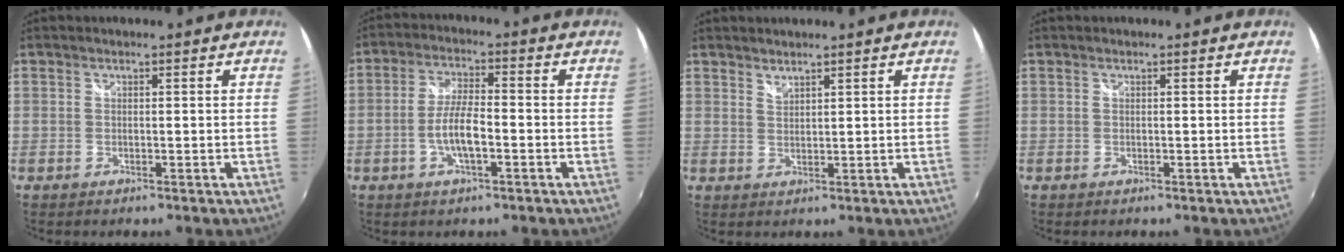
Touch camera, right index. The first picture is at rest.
{"total": 6.8, "force": [-2.2, 1.8, 6.2], "torque": [-0.123, 0.002, -0.043]}
{"total": 1.7, "force": [1.6, 0.2, 0.3], "torque": [-0.001, 0.001, 0.029]}
{"total": 0.0}